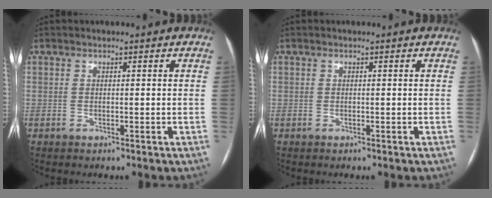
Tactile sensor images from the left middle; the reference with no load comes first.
{"total": 0.0}